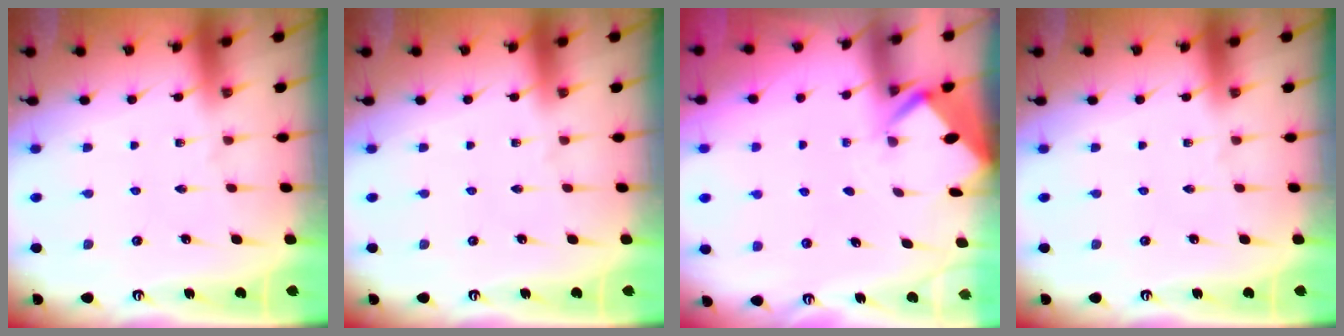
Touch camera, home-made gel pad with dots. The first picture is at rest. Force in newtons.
{"total": 0.0}
{"total": 2.8, "press": 2.8, "slide": 0.2}
{"total": 0.0}